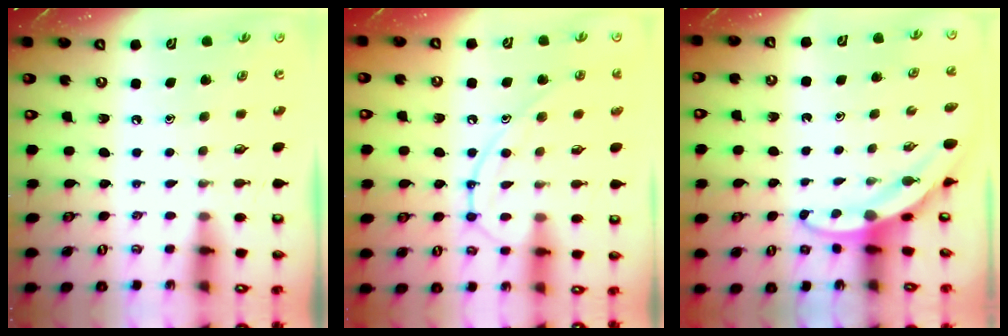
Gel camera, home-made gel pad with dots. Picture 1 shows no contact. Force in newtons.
{"total": 11.2, "press": 11.1, "slide": 0.7}
{"total": 3.7, "press": 3.7, "slide": 0.1}